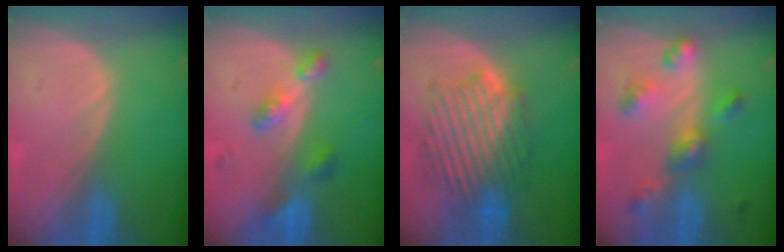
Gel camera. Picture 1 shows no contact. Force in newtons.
{"total": 5.5, "press": 4.8, "slide": 2.6}
{"total": 9.2, "press": 9.2, "slide": 0.5}
{"total": 6.8, "press": 6.0, "slide": 3.2}